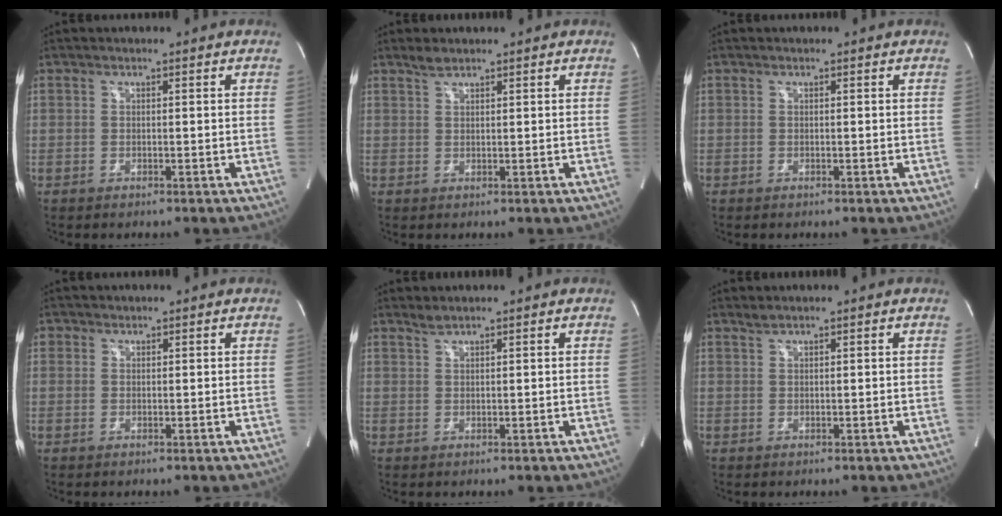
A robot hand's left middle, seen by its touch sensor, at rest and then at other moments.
{"total": 1.5, "force": [1.3, 0.3, 0.5], "torque": [-0.015, 0.005, 0.031]}
{"total": 0.0}
{"total": 0.7, "force": [0.4, 0.6, 0.0], "torque": [0.004, 0.000, 0.006]}
{"total": 1.1, "force": [1.0, -0.2, 0.3], "torque": [-0.010, 0.003, 0.026]}
{"total": 0.9, "force": [0.8, -0.1, 0.3], "torque": [-0.011, 0.005, 0.022]}